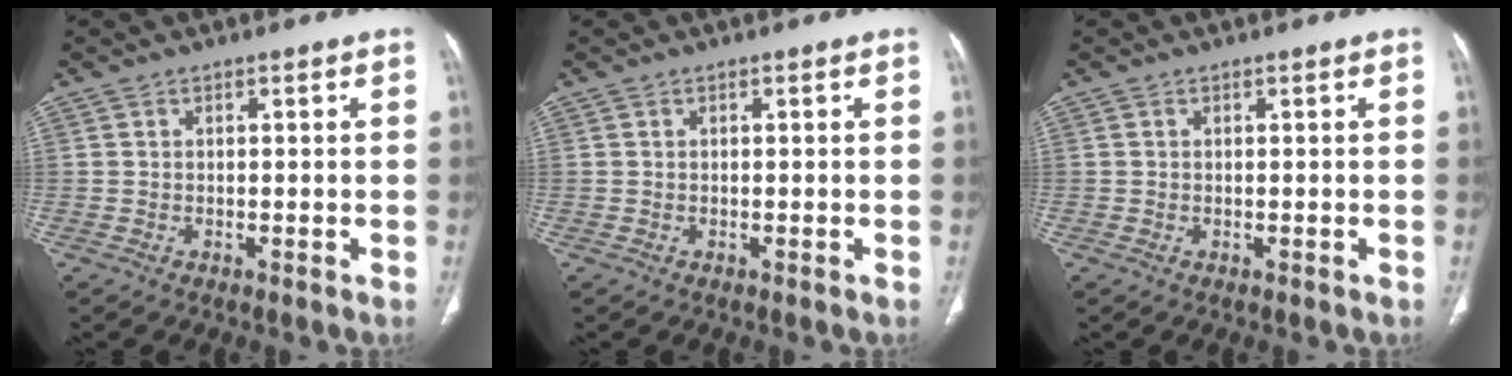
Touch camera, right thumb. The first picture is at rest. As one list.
[{"total": 0.0}, {"total": 0.0}]